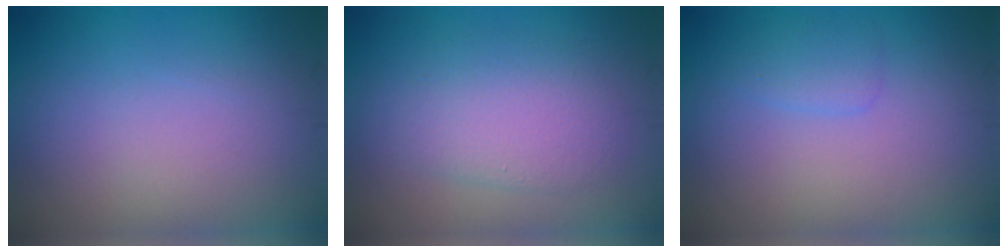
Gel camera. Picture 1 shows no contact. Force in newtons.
{"total": 3.6, "press": 3.6, "slide": 0.3}
{"total": 1.5, "press": 1.5, "slide": 0.1}